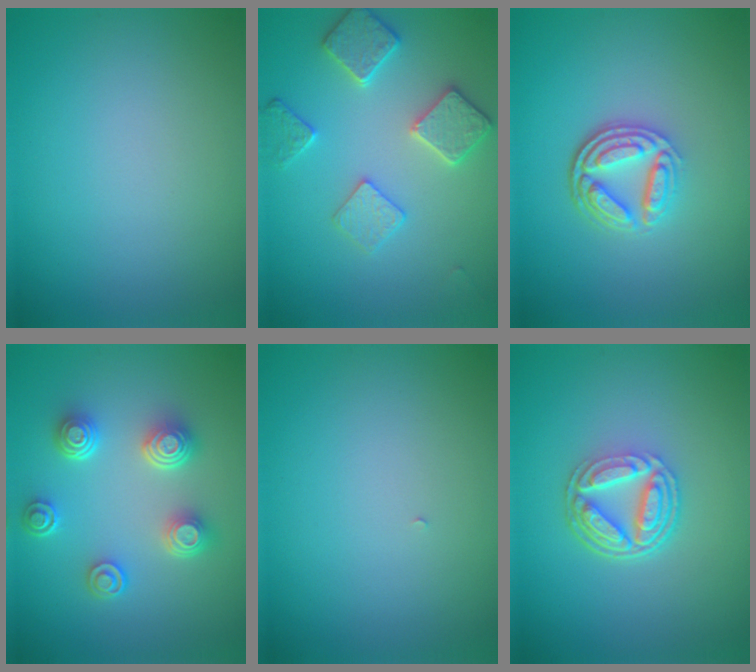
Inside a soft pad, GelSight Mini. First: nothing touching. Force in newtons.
{"total": 3.5, "press": 3.5, "slide": 0.2}
{"total": 4.3, "press": 3.4, "slide": 2.7}
{"total": 4.4, "press": 3.4, "slide": 2.7}
{"total": 0.0}
{"total": 5.3, "press": 3.9, "slide": 3.7}